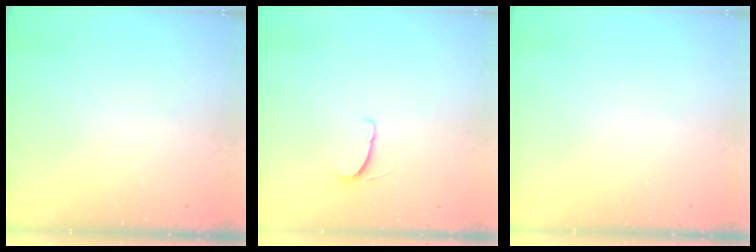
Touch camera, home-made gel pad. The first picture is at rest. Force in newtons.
{"total": 6.4, "press": 6.4, "slide": 0.5}
{"total": 0.0}